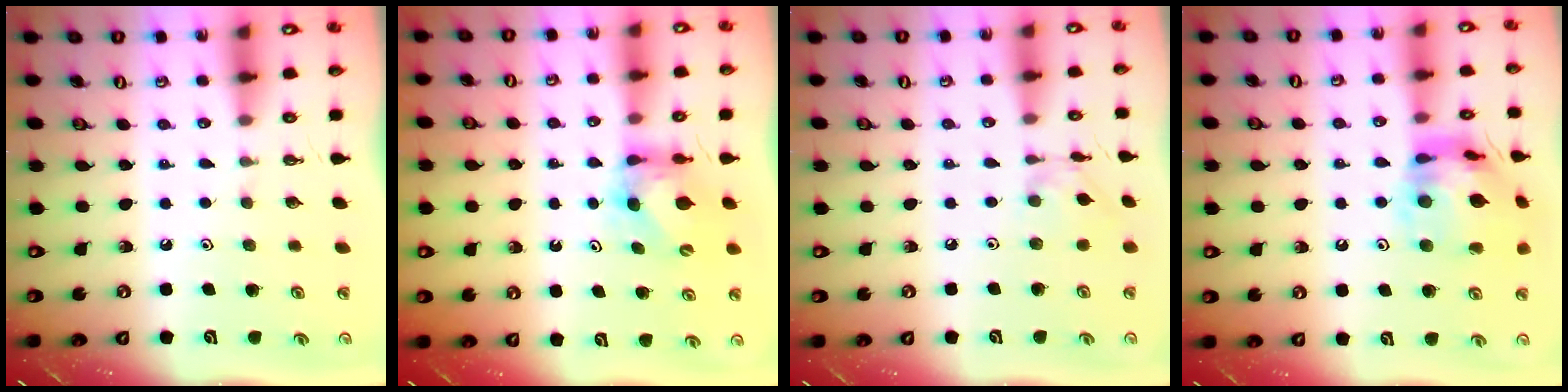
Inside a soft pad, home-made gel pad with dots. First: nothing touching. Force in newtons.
{"total": 6.3, "press": 6.2, "slide": 0.6}
{"total": 3.2, "press": 3.2, "slide": 0.2}
{"total": 17.1, "press": 17.0, "slide": 1.6}